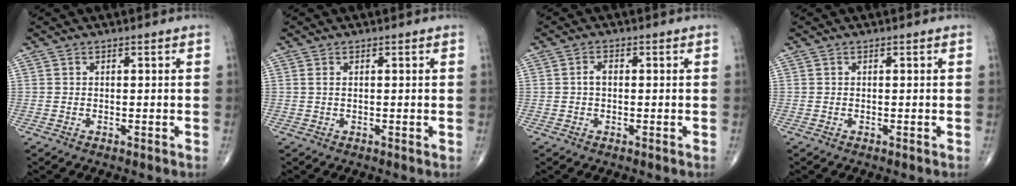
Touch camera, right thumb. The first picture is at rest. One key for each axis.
{"total": 1.3, "fx": 0.3, "fy": 0.3, "fz": 1.3, "tx": -0.029, "ty": 0.001, "tz": 0.007}
{"total": 1.8, "fx": -0.1, "fy": 1.1, "fz": 1.4, "tx": -0.020, "ty": 0.007, "tz": -0.004}
{"total": 0.0}